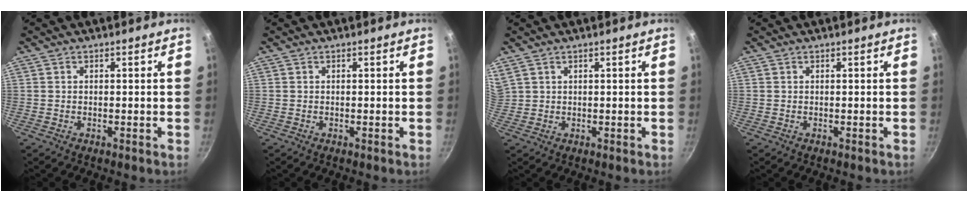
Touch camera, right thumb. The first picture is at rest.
{"total": 0.0}
{"total": 3.3, "force": [2.3, 2.0, 1.3], "torque": [-0.019, 0.007, 0.054]}
{"total": 0.0}